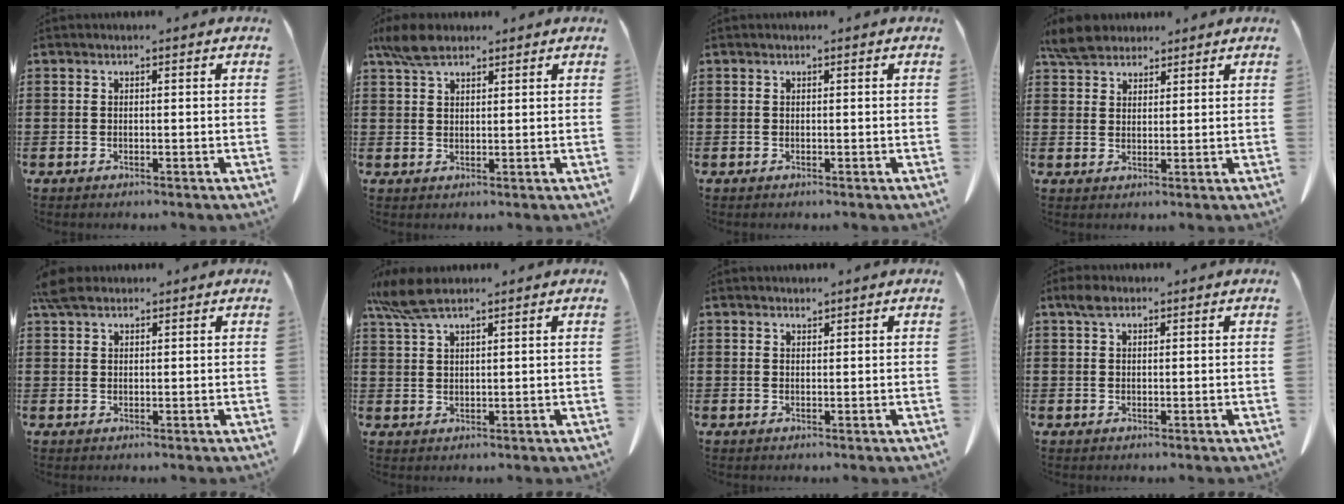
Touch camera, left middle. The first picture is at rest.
{"total": 4.7, "force": [3.5, 1.8, 2.5], "torque": [-0.058, 0.003, 0.067]}
{"total": 0.0}
{"total": 4.8, "force": [4.2, 1.7, 1.5], "torque": [-0.034, -0.005, 0.080]}
{"total": 3.2, "force": [2.6, 1.2, 1.5], "torque": [-0.038, 0.004, 0.051]}
{"total": 5.9, "force": [4.3, 1.0, 3.9], "torque": [-0.100, -0.008, 0.077]}
{"total": 0.7, "force": [0.7, -0.1, 0.1], "torque": [-0.004, -0.004, 0.016]}
{"total": 2.2, "force": [1.4, 1.1, 1.2], "torque": [-0.028, 0.004, 0.027]}